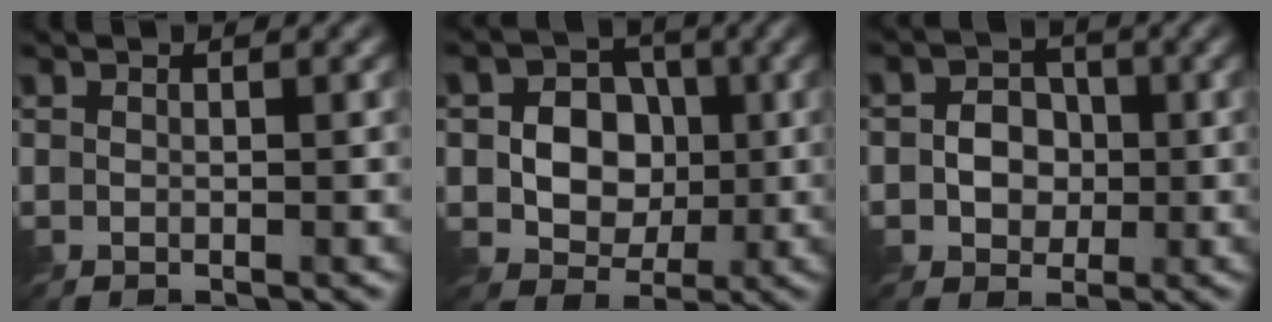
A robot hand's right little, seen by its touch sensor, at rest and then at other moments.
{"total": 6.6, "force": [0.3, 5.7, 3.2], "torque": [-0.043, 0.019, -0.010]}
{"total": 3.6, "force": [-0.2, 3.1, 1.7], "torque": [-0.017, 0.001, -0.016]}